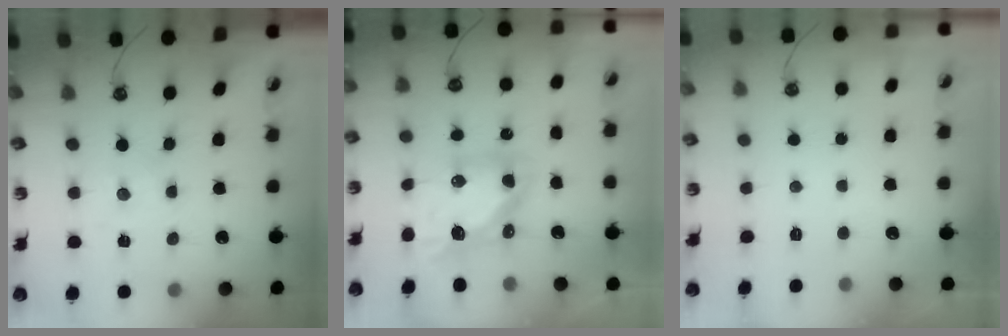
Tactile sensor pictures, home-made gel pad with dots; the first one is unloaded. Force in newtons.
{"total": 10.6, "press": 10.6, "slide": 1.1}
{"total": 0.0}